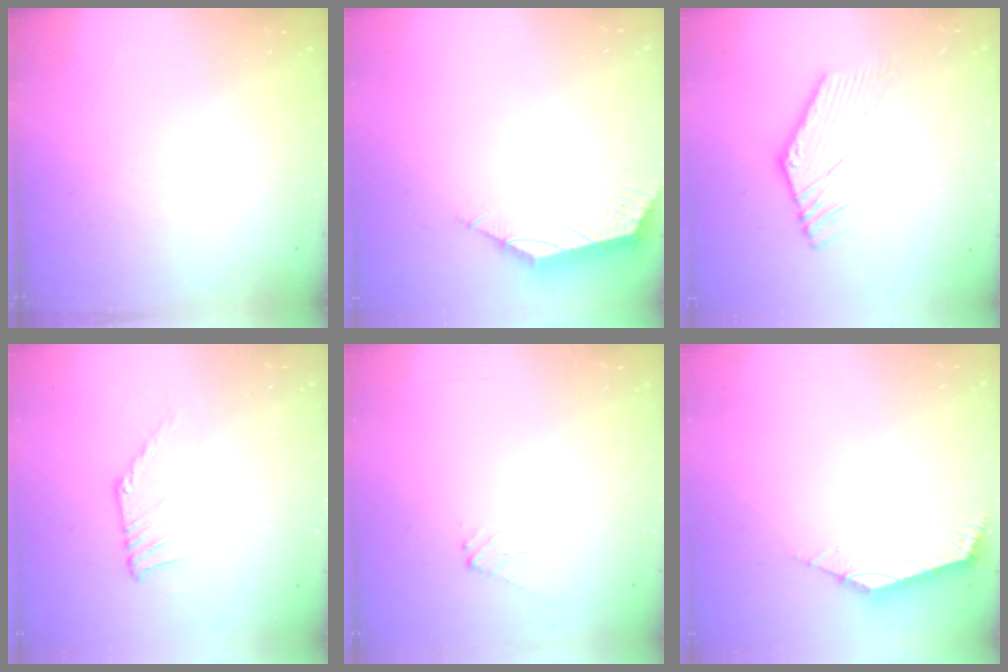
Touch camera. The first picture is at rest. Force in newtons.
{"total": 1.8, "press": 1.7, "slide": 0.5}
{"total": 0.9, "press": 0.4, "slide": 0.8}
{"total": 0.5, "press": 0.2, "slide": 0.5}
{"total": 2.2, "press": 2.2, "slide": 0.6}
{"total": 2.6, "press": 2.5, "slide": 0.7}